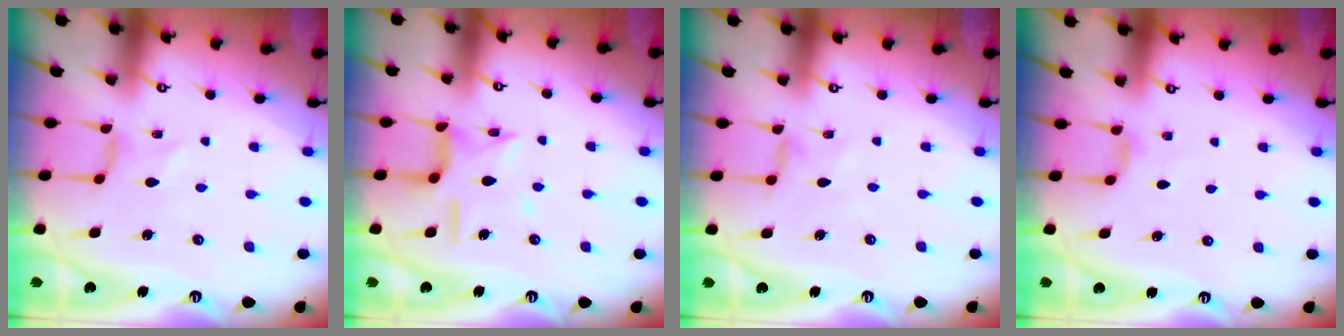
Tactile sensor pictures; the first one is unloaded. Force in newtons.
{"total": 10.5, "press": 10.5, "slide": 0.4}
{"total": 1.5, "press": 1.4, "slide": 0.3}
{"total": 1.9, "press": 1.9, "slide": 0.4}